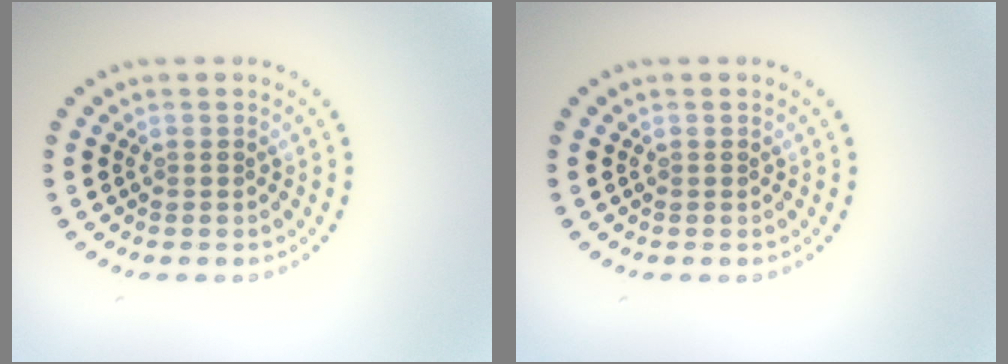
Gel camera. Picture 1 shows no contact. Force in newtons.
{"total": 0.0}